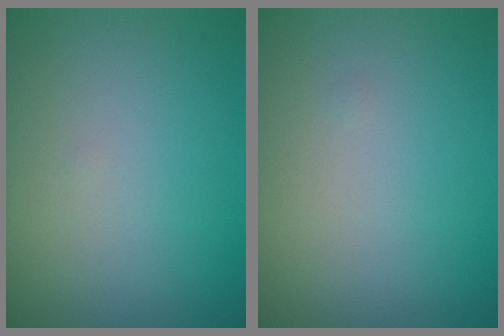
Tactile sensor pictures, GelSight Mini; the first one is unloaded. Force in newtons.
{"total": 0.0}